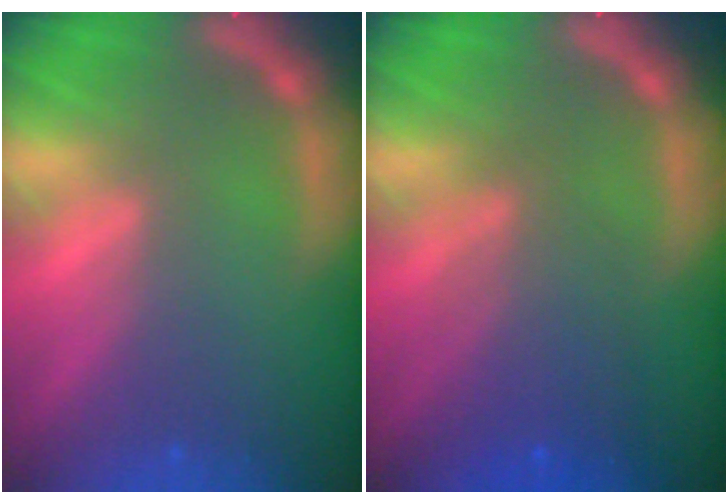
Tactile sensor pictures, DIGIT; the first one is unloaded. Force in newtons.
{"total": 5.0}